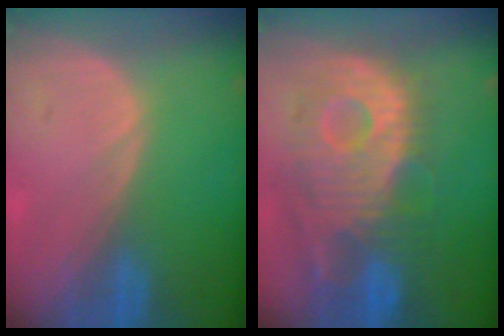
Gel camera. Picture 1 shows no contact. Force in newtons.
{"total": 12.0, "press": 10.8, "slide": 5.3}